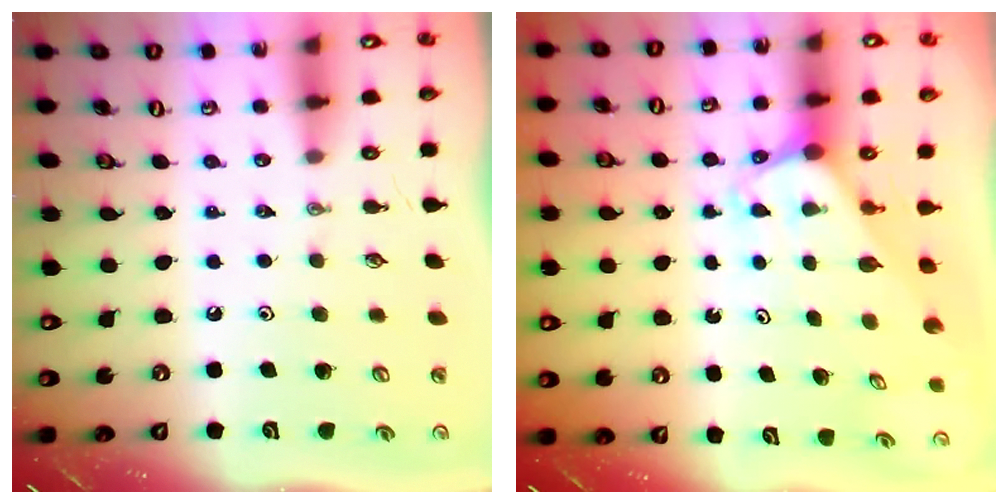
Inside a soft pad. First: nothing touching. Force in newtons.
{"total": 2.0, "press": 2.0, "slide": 0.1}